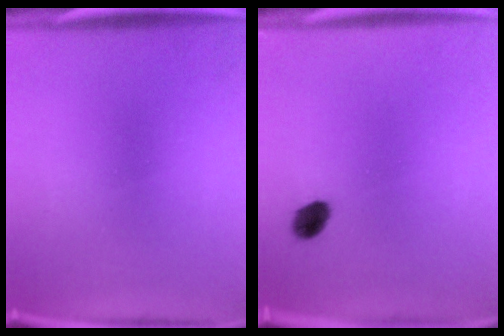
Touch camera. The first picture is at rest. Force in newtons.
{"total": 3.1}